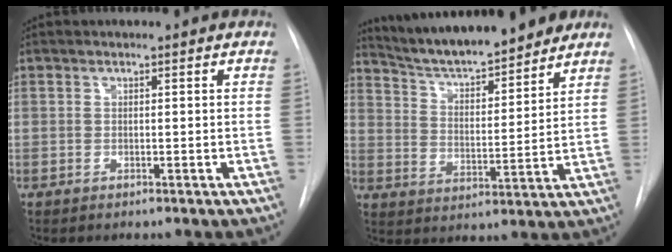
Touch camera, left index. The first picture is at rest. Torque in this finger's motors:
{"motor_torque": [0.14, -0.36, 0.25, 0.06]}